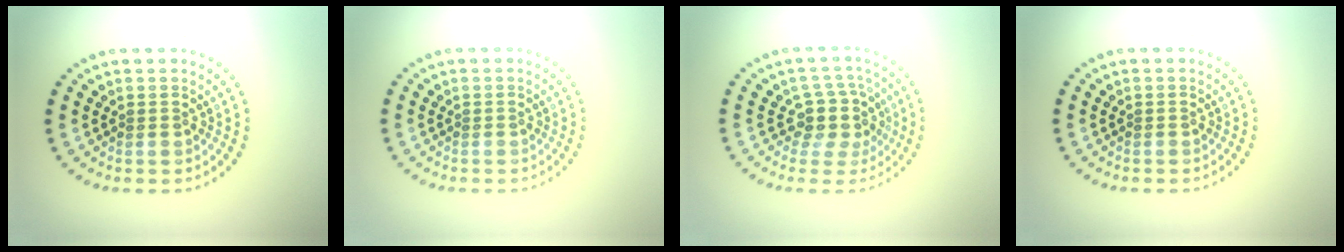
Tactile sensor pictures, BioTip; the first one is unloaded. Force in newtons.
{"total": 0.0}
{"total": 3.3, "press": 2.7, "slide": 1.9}
{"total": 0.0}